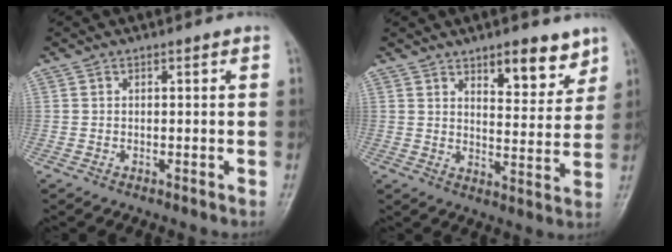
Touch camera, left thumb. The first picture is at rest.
{"total": 9.0, "force": [6.0, 3.5, 5.7], "torque": [-0.054, -0.042, 0.090]}